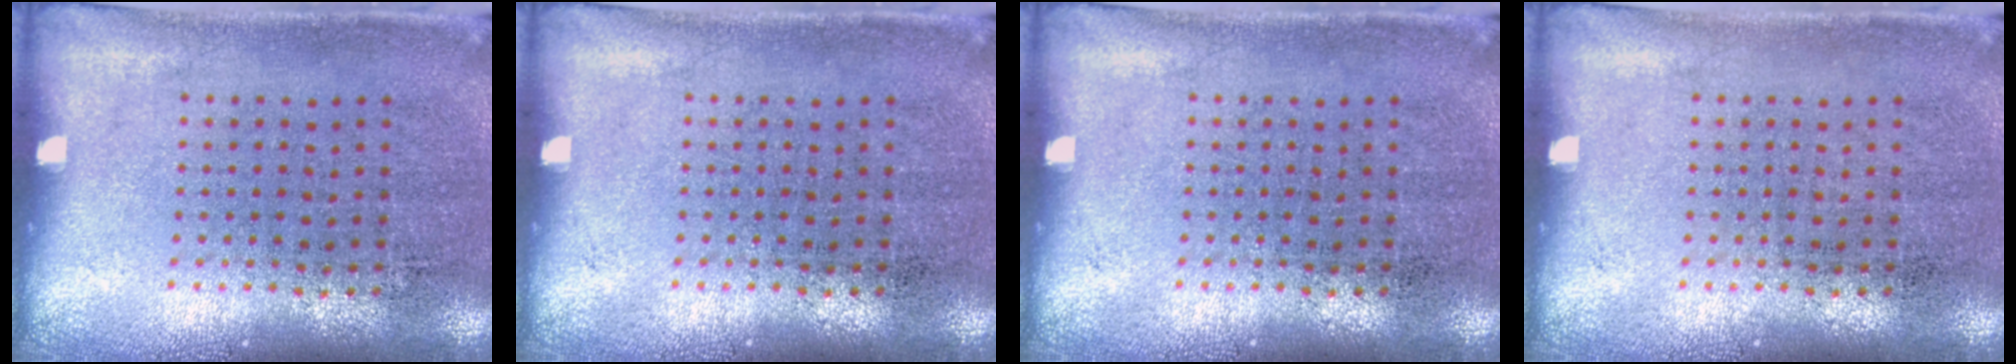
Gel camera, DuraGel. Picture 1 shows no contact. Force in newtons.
{"total": 0.0}
{"total": 0.0}
{"total": 0.0}